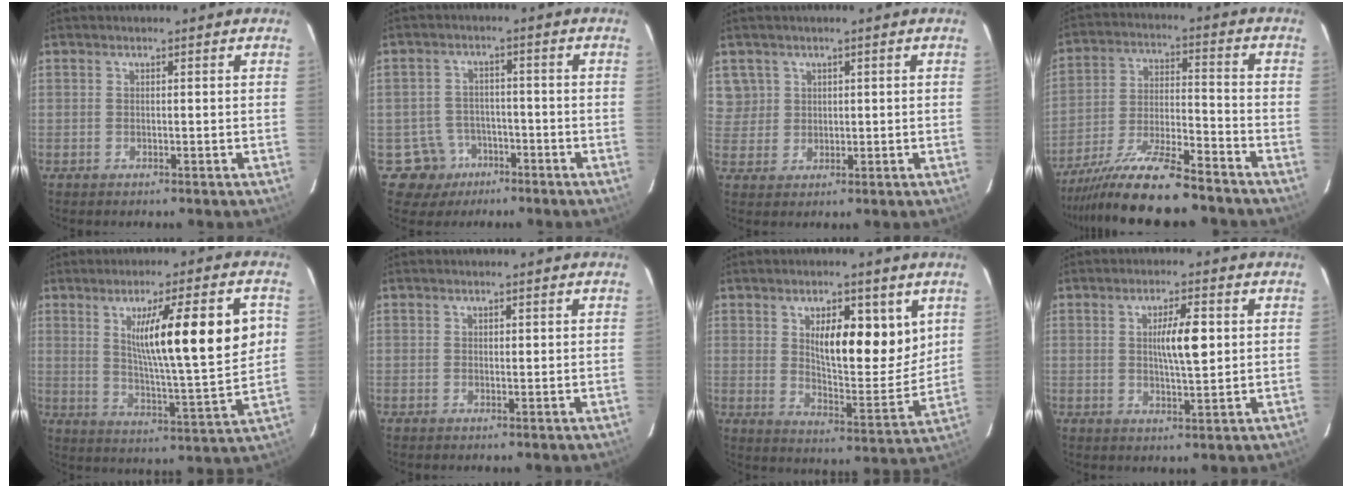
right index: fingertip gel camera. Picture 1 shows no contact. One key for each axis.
{"total": 6.1, "fx": -2.8, "fy": 5.5, "fz": -0.1, "tx": 0.004, "ty": 0.012, "tz": -0.036}
{"total": 4.0, "fx": 1.9, "fy": 3.5, "fz": -0.4, "tx": 0.021, "ty": 0.005, "tz": 0.038}
{"total": 14.7, "fx": -12.5, "fy": 1.3, "fz": 7.7, "tx": -0.146, "ty": -0.013, "tz": -0.221}
{"total": 16.4, "fx": 4.3, "fy": 1.0, "fz": 15.8, "tx": -0.244, "ty": -0.004, "tz": 0.067}
{"total": 0.6, "fx": 0.2, "fy": 0.3, "fz": 0.4, "tx": -0.005, "ty": 0.001, "tz": 0.004}
{"total": 11.2, "fx": 4.6, "fy": 4.4, "fz": 9.2, "tx": -0.132, "ty": -0.011, "tz": 0.082}
{"total": 6.1, "fx": 1.1, "fy": 1.0, "fz": 5.9, "tx": -0.100, "ty": 0.003, "tz": 0.021}